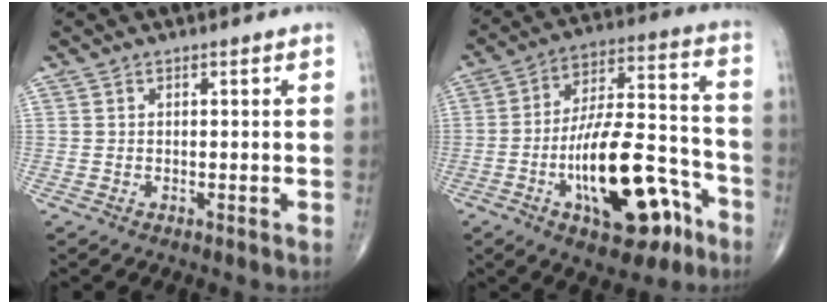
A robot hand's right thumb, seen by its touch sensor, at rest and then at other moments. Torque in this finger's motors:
{"motor_torque": [2.56, 2.44, 1.49, -1.28, 0.64]}